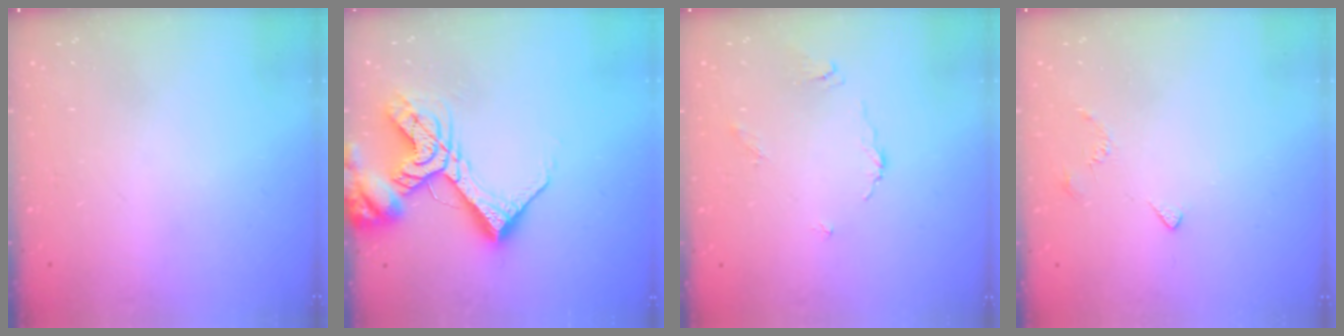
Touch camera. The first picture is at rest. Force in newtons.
{"total": 17.0, "press": 16.9, "slide": 2.1}
{"total": 2.2, "press": 2.2, "slide": 0.4}
{"total": 3.0, "press": 2.9, "slide": 0.8}